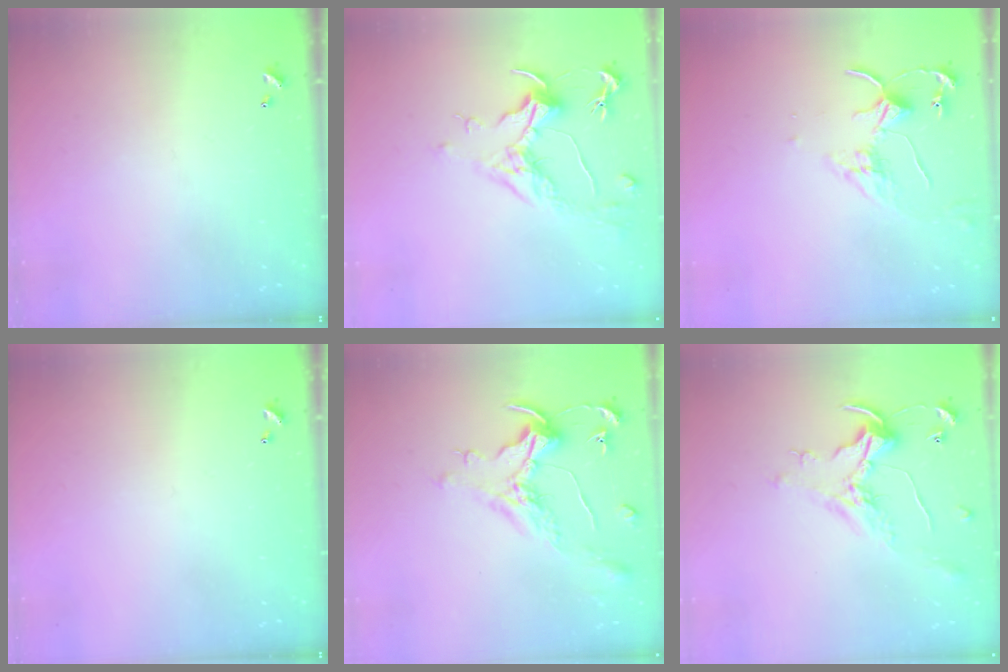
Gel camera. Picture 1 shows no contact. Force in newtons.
{"total": 1.5, "press": 1.3, "slide": 0.9}
{"total": 3.6, "press": 3.6, "slide": 0.6}
{"total": 0.0}
{"total": 1.5, "press": 1.3, "slide": 0.7}
{"total": 1.0, "press": 0.9, "slide": 0.5}